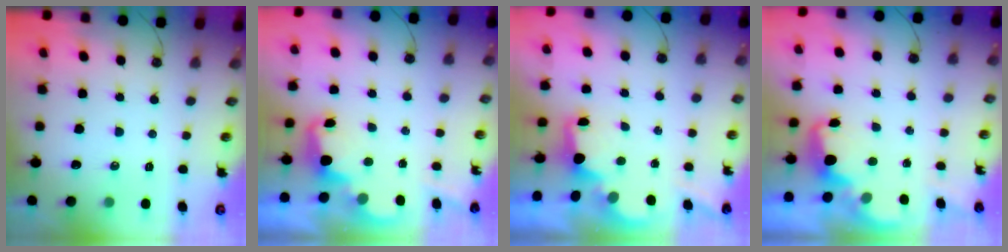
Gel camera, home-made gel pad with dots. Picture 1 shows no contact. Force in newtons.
{"total": 2.5, "press": 2.5, "slide": 0.6}
{"total": 2.0, "press": 2.0, "slide": 0.6}
{"total": 2.2, "press": 2.1, "slide": 0.6}